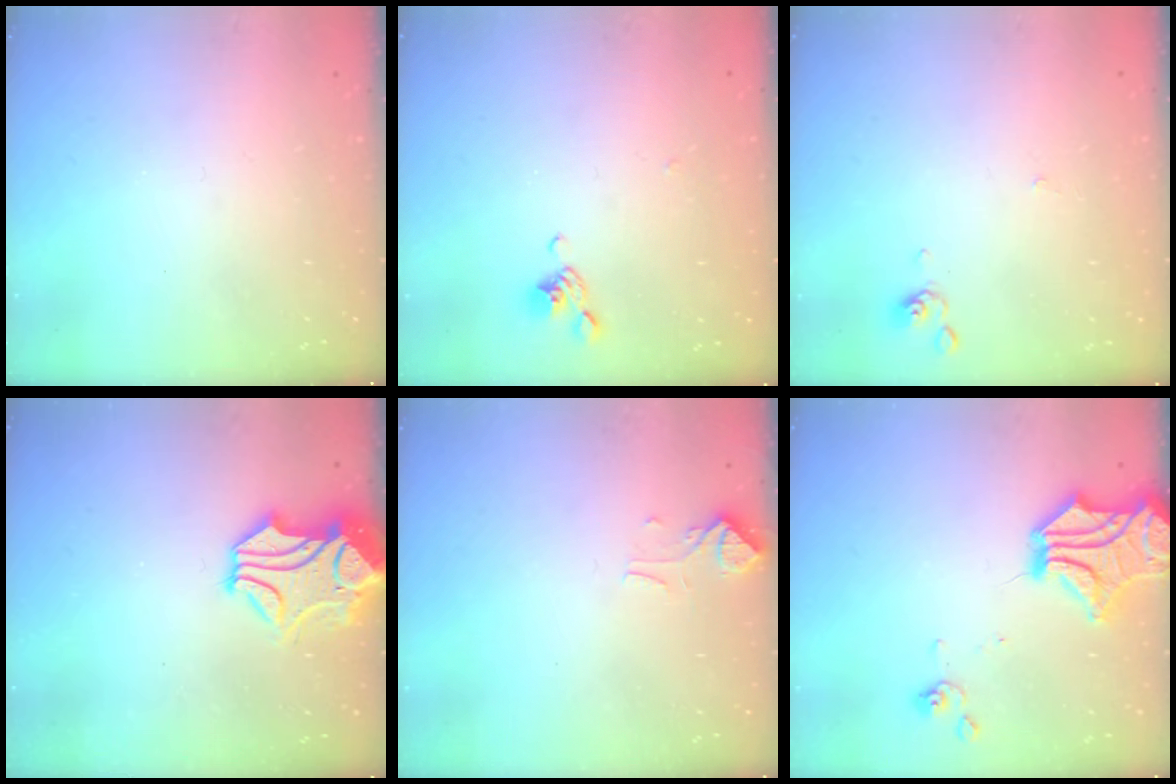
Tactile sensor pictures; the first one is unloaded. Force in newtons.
{"total": 5.7, "press": 5.6, "slide": 0.6}
{"total": 1.0, "press": 1.0, "slide": 0.2}
{"total": 2.4, "press": 2.0, "slide": 1.3}
{"total": 2.6, "press": 2.5, "slide": 0.6}
{"total": 11.1, "press": 10.8, "slide": 2.9}